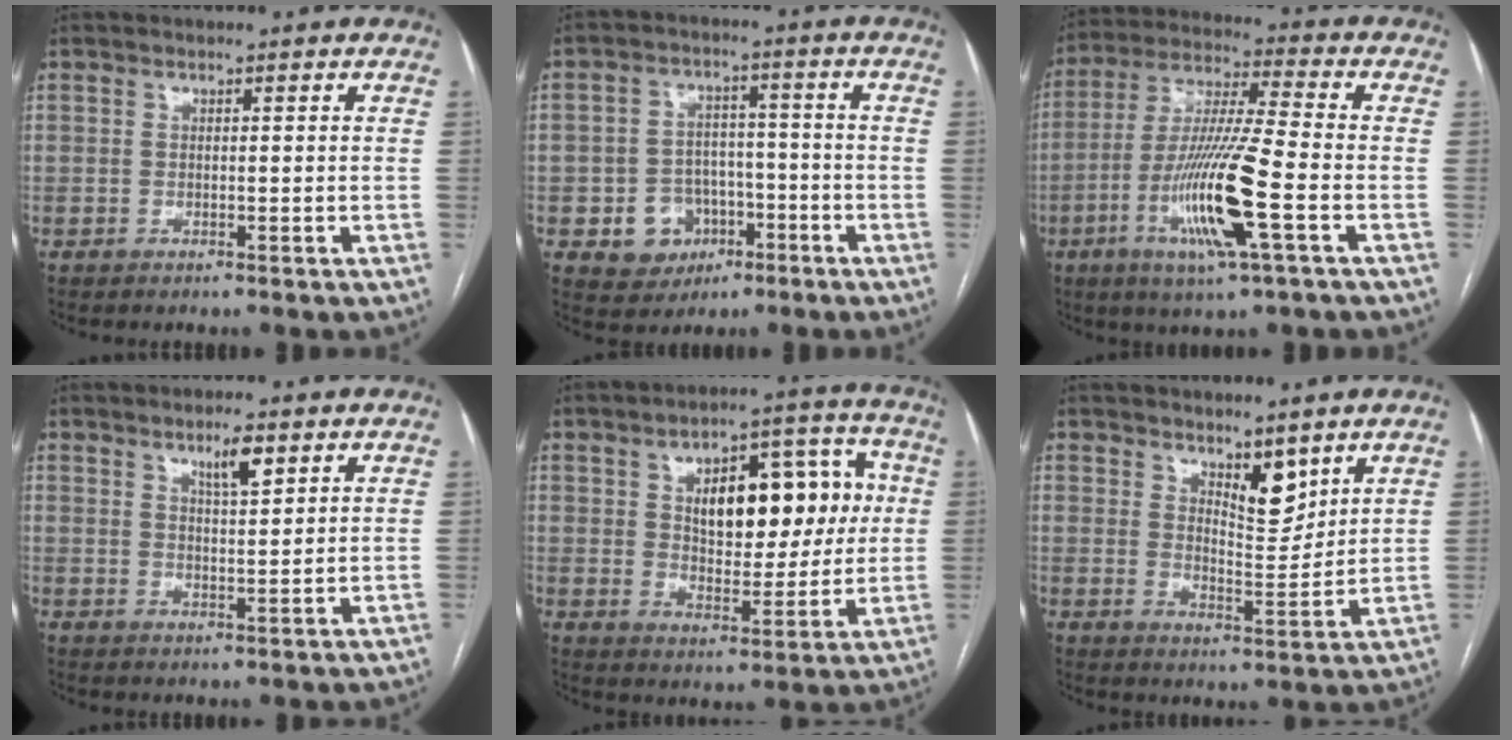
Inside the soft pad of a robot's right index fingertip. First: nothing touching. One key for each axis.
{"total": 7.6, "fx": -3.0, "fy": 6.4, "fz": 2.6, "tx": -0.044, "ty": 0.016, "tz": -0.038}
{"total": 15.3, "fx": -5.0, "fy": 0.3, "fz": 14.4, "tx": -0.291, "ty": -0.016, "tz": -0.096}
{"total": 4.2, "fx": 2.5, "fy": 0.8, "fz": 3.2, "tx": -0.057, "ty": -0.002, "tz": 0.044}
{"total": 15.1, "fx": 3.1, "fy": 7.3, "fz": 12.8, "tx": -0.179, "ty": 0.035, "tz": 0.055}
{"total": 5.7, "fx": 3.9, "fy": 2.1, "fz": 3.7, "tx": -0.061, "ty": -0.014, "tz": 0.069}